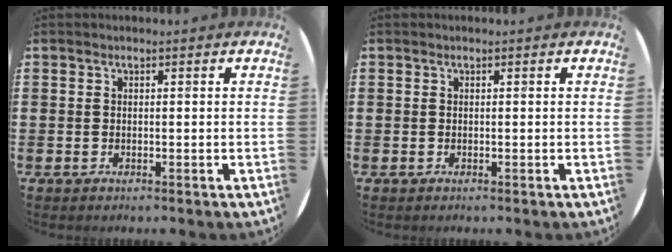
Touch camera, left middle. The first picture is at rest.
{"total": 0.0}